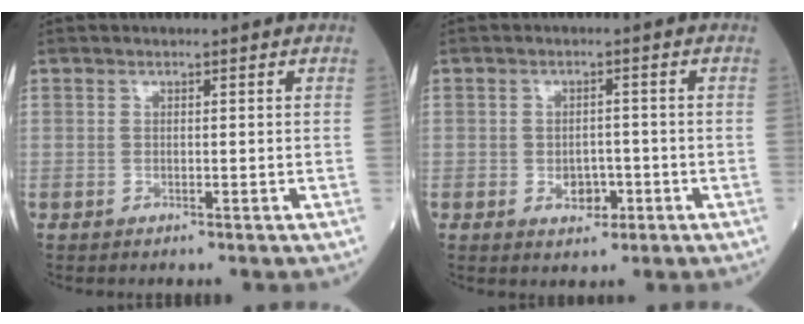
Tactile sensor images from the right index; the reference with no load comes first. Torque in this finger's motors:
{"motor_torque": [0.51, -0.14, 0.21, 0.01]}